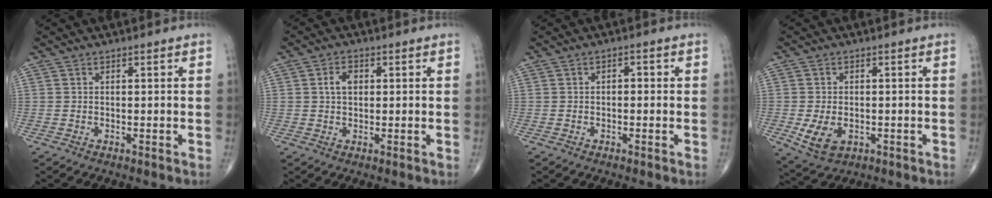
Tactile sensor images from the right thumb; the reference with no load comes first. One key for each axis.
{"total": 3.4, "fx": 0.7, "fy": 2.2, "fz": 2.4, "tx": -0.041, "ty": 0.005, "tz": 0.013}
{"total": 1.3, "fx": 0.0, "fy": 0.7, "fz": 1.1, "tx": -0.010, "ty": 0.006, "tz": -0.005}
{"total": 6.5, "fx": -1.7, "fy": 4.2, "fz": 4.7, "tx": -0.082, "ty": -0.003, "tz": -0.018}